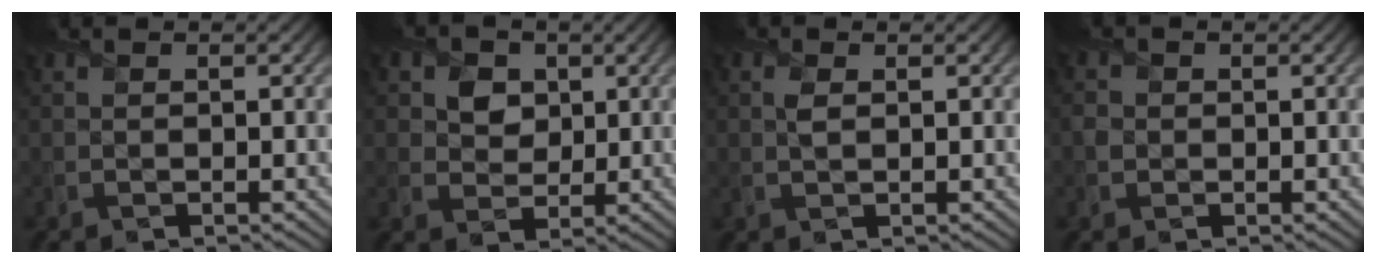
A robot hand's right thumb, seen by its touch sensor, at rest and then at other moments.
{"total": 4.7, "force": [1.5, 3.9, 2.1], "torque": [-0.051, -0.009, 0.014]}
{"total": 1.4, "force": [0.4, 0.7, 1.1], "torque": [-0.029, 0.001, 0.006]}
{"total": 1.6, "force": [-0.2, 1.6, 0.4], "torque": [-0.007, -0.005, -0.010]}